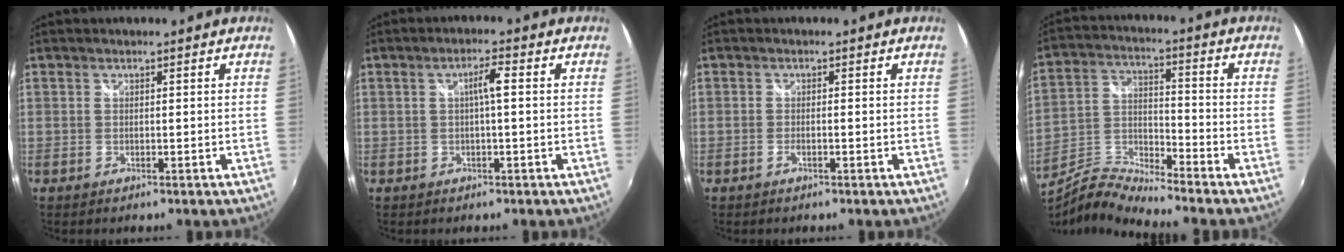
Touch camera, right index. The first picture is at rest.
{"total": 2.9, "force": [0.2, 0.1, 2.9], "torque": [-0.056, 0.006, 0.004]}
{"total": 1.2, "force": [-0.8, 0.0, 0.9], "torque": [-0.018, 0.000, -0.014]}
{"total": 6.1, "force": [-5.4, 0.4, 2.9], "torque": [-0.061, 0.009, -0.120]}